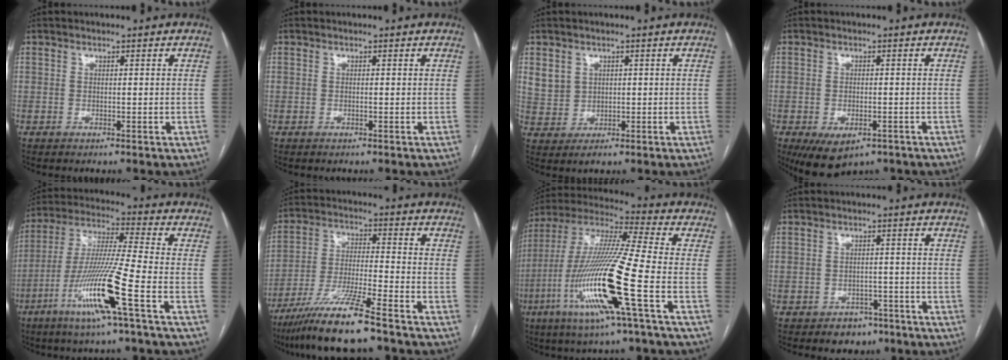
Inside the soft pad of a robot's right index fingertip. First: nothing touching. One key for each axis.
{"total": 0.0}
{"total": 4.5, "fx": 1.7, "fy": 4.0, "fz": 0.9, "tx": -0.023, "ty": 0.013, "tz": 0.047}
{"total": 6.9, "fx": -3.9, "fy": 3.6, "fz": 4.4, "tx": -0.073, "ty": -0.009, "tz": -0.050}
{"total": 14.6, "fx": -6.6, "fy": -1.1, "fz": 13.0, "tx": -0.265, "ty": -0.018, "tz": -0.127}
{"total": 12.8, "fx": -9.7, "fy": -0.3, "fz": 8.4, "tx": -0.161, "ty": -0.031, "tz": -0.175}
{"total": 19.8, "fx": -6.6, "fy": -0.2, "fz": 18.7, "tx": -0.399, "ty": -0.024, "tz": -0.135}
{"total": 4.0, "fx": -2.6, "fy": 2.9, "fz": 0.9, "tx": -0.006, "ty": 0.013, "tz": -0.030}